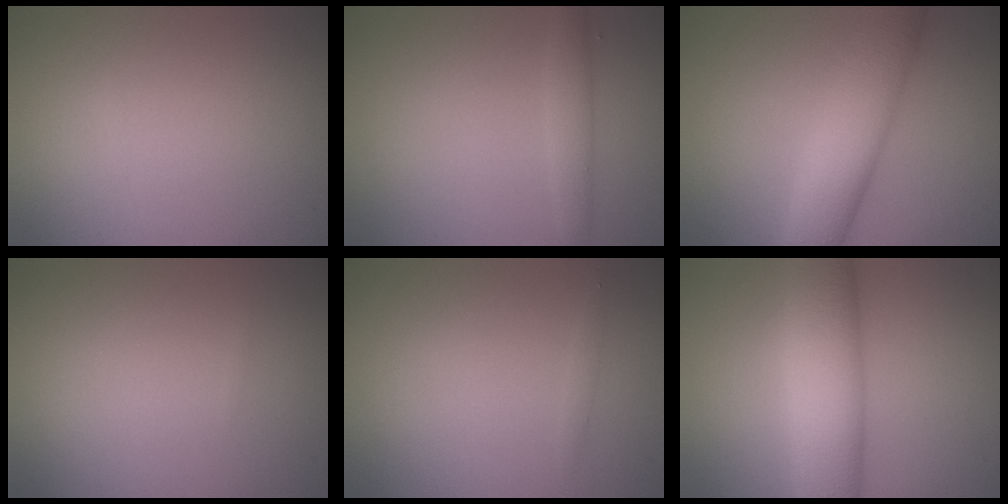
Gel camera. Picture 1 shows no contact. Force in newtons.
{"total": 2.0, "press": 2.0, "slide": 0.2}
{"total": 7.6, "press": 7.6, "slide": 0.1}
{"total": 0.0}
{"total": 0.6, "press": 0.6, "slide": 0.0}
{"total": 8.7, "press": 8.7, "slide": 0.6}